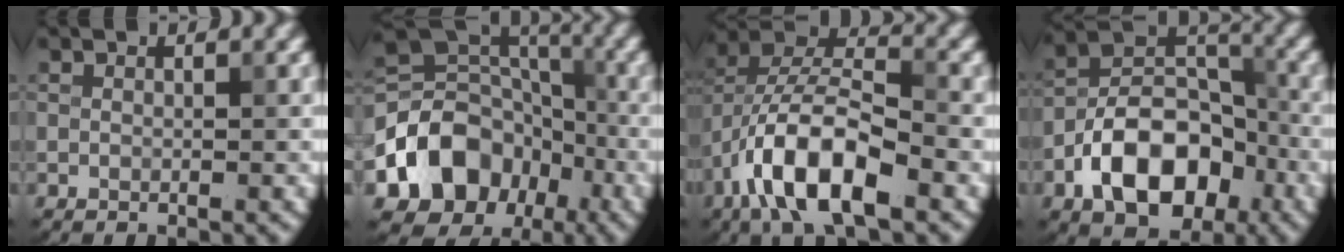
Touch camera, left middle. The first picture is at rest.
{"total": 10.0, "force": [-4.0, 7.9, 4.6], "torque": [-0.067, 0.003, -0.078]}
{"total": 9.8, "force": [-4.5, 4.1, 7.7], "torque": [-0.138, 0.015, -0.088]}
{"total": 9.6, "force": [-4.2, 6.0, 6.3], "torque": [-0.105, 0.008, -0.083]}